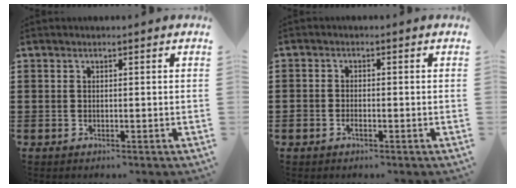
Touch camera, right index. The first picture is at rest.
{"total": 1.3, "force": [-0.8, 0.7, 0.8], "torque": [-0.017, -0.003, -0.014]}